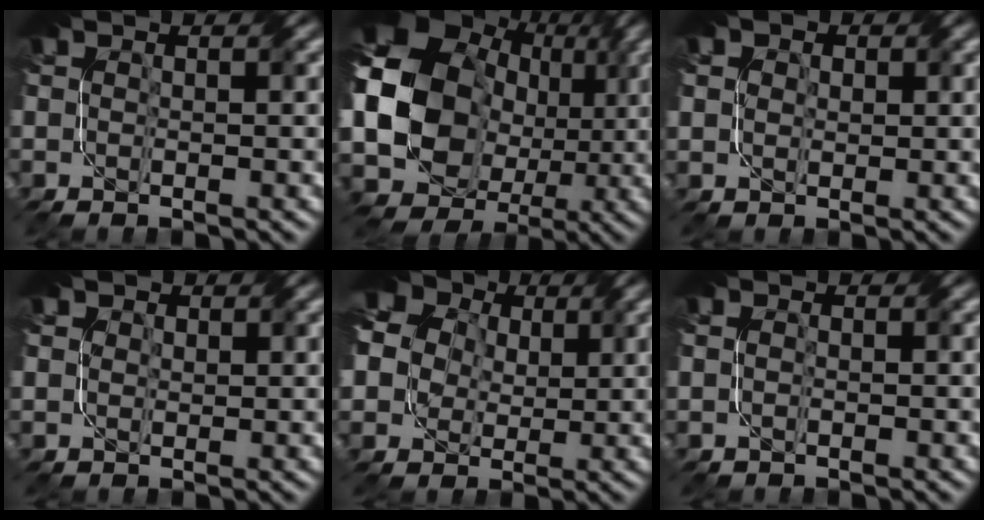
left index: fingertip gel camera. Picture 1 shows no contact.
{"total": 14.7, "force": [1.6, 12.8, 7.0], "torque": [-0.146, 0.015, 0.015]}
{"total": 2.4, "force": [1.4, 1.9, 0.4], "torque": [-0.006, 0.014, 0.018]}
{"total": 2.0, "force": [1.5, 1.4, -0.1], "torque": [-0.002, 0.009, 0.025]}
{"total": 12.5, "force": [5.9, 9.9, 5.0], "torque": [-0.121, 0.046, 0.092]}
{"total": 0.9, "force": [0.6, 0.6, -0.1], "torque": [0.002, 0.011, 0.016]}